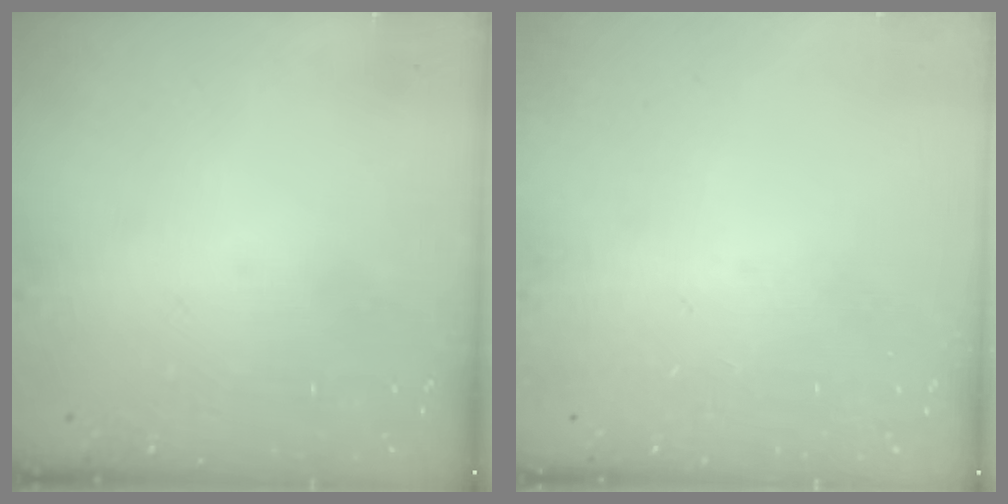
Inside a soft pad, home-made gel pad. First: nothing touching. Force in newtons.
{"total": 0.0}